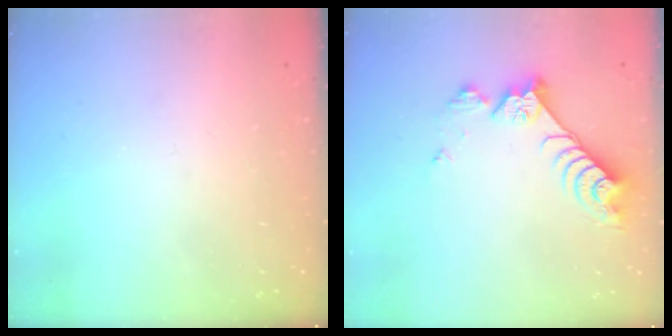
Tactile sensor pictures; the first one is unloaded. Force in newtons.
{"total": 9.6, "press": 9.6, "slide": 0.6}